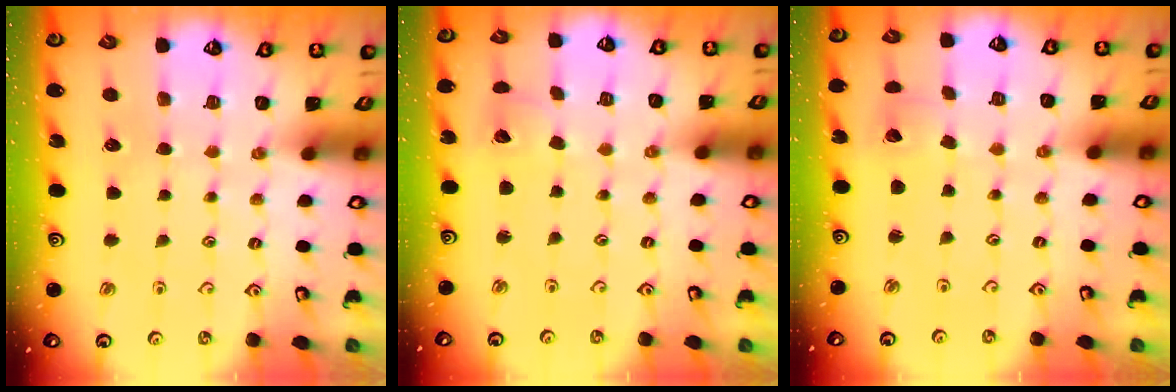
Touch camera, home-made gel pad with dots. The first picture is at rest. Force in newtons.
{"total": 2.6, "press": 2.6, "slide": 0.4}
{"total": 1.8, "press": 1.7, "slide": 0.3}